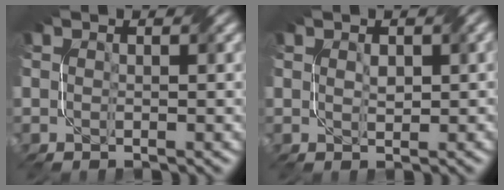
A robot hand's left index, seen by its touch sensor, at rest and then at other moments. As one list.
[{"total": 1.3, "force": [0.3, 0.7, 1.1], "torque": [-0.016, -0.001, 0.013]}]